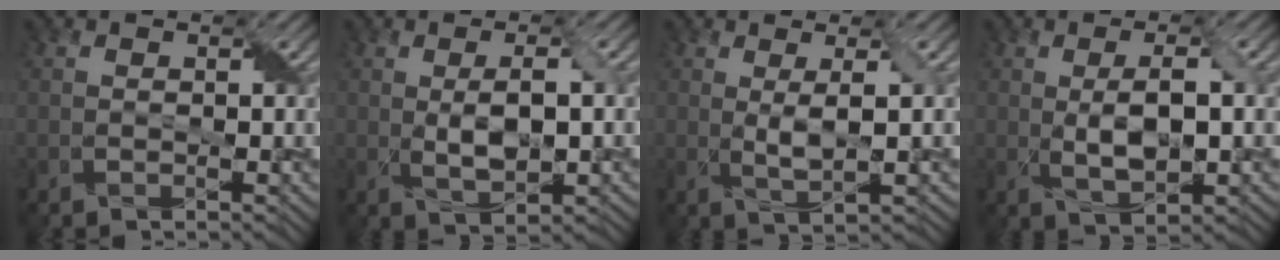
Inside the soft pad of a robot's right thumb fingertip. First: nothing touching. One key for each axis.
{"total": 4.5, "fx": 0.1, "fy": 1.7, "fz": 4.1, "tx": -0.081, "ty": -0.003, "tz": 0.006}
{"total": 3.5, "fx": 0.6, "fy": 0.5, "fz": 3.4, "tx": -0.076, "ty": 0.003, "tz": 0.014}
{"total": 5.2, "fx": 0.0, "fy": 2.0, "fz": 4.7, "tx": -0.093, "ty": -0.003, "tz": 0.005}